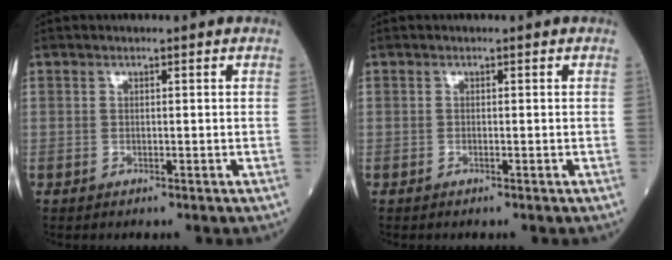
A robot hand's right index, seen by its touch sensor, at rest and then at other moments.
{"total": 0.0}